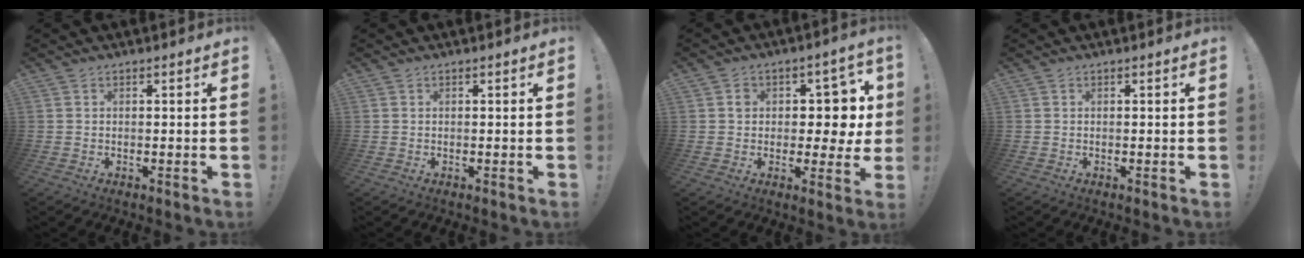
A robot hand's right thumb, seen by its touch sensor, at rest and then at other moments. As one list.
[{"total": 0.0}, {"total": 6.6, "force": [1.0, 5.4, 3.8], "torque": [-0.044, -0.012, 0.016]}, {"total": 0.0}]